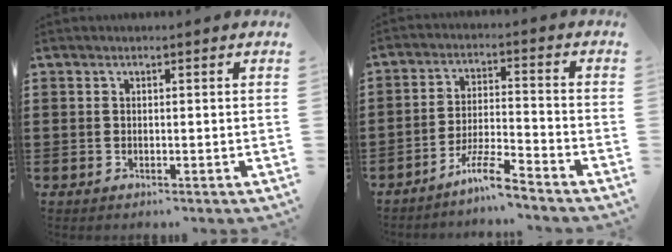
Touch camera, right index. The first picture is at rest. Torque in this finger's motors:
{"motor_torque": [0.89, 1.26, -0.39, -0.17]}